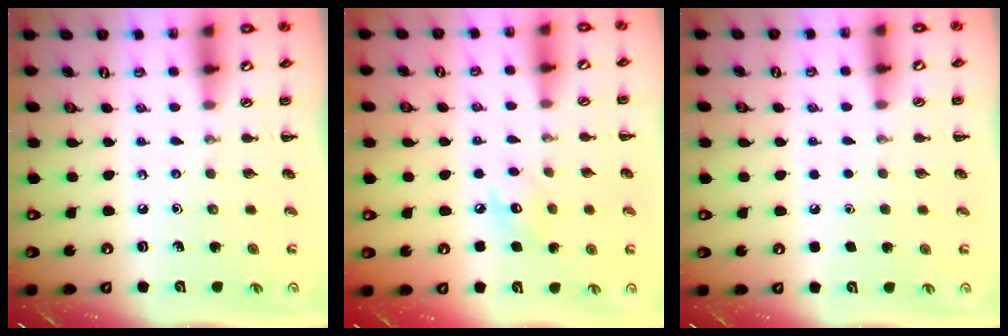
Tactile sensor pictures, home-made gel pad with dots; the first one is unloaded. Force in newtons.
{"total": 6.9, "press": 6.9, "slide": 1.1}
{"total": 1.6, "press": 1.6, "slide": 0.1}